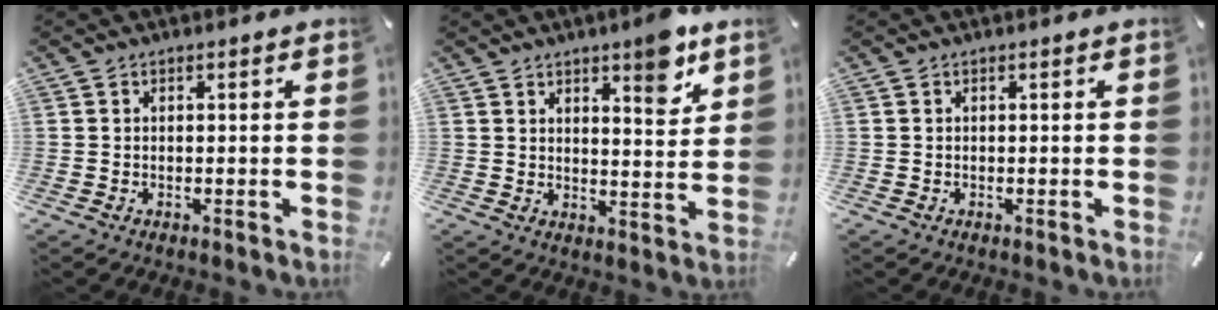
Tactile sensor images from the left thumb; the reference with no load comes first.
{"total": 8.2, "force": [5.6, 2.6, 5.4], "torque": [-0.055, -0.038, 0.087]}
{"total": 0.0}